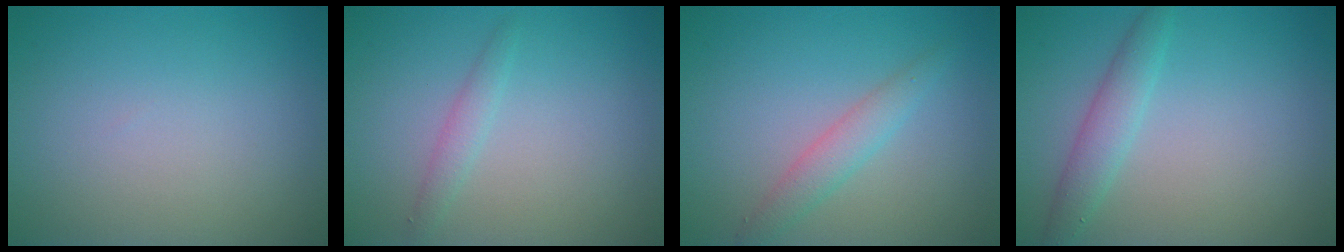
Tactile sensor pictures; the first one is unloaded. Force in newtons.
{"total": 1.3, "press": 1.2, "slide": 0.0}
{"total": 2.2, "press": 2.2, "slide": 0.1}
{"total": 2.3, "press": 2.3, "slide": 0.0}